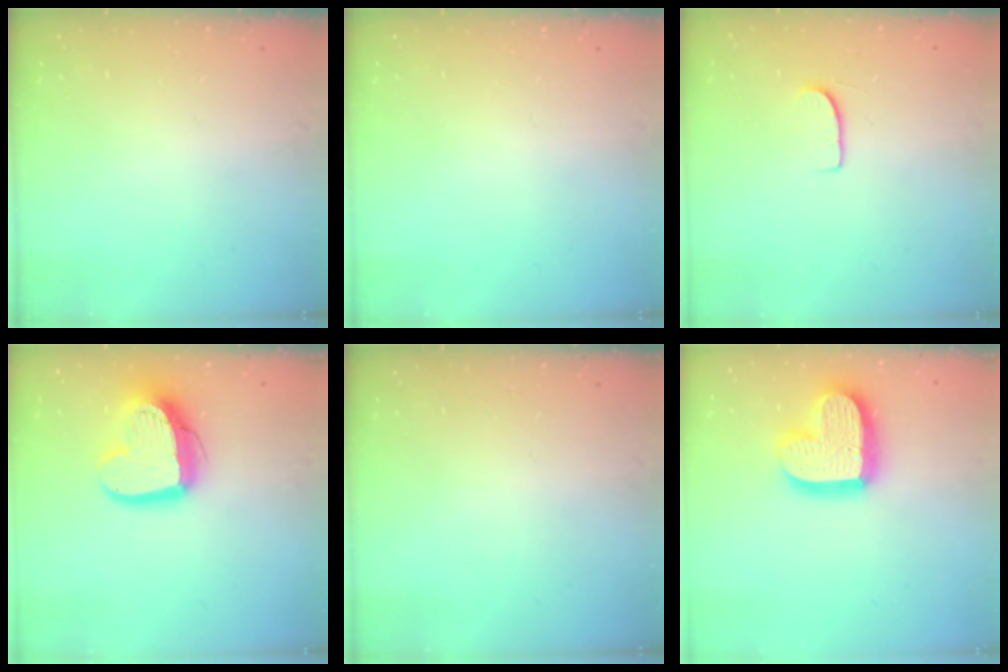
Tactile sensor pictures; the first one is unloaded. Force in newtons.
{"total": 0.0}
{"total": 6.1, "press": 6.1, "slide": 0.5}
{"total": 15.6, "press": 15.5, "slide": 1.6}
{"total": 0.0}
{"total": 17.8, "press": 17.8, "slide": 1.3}